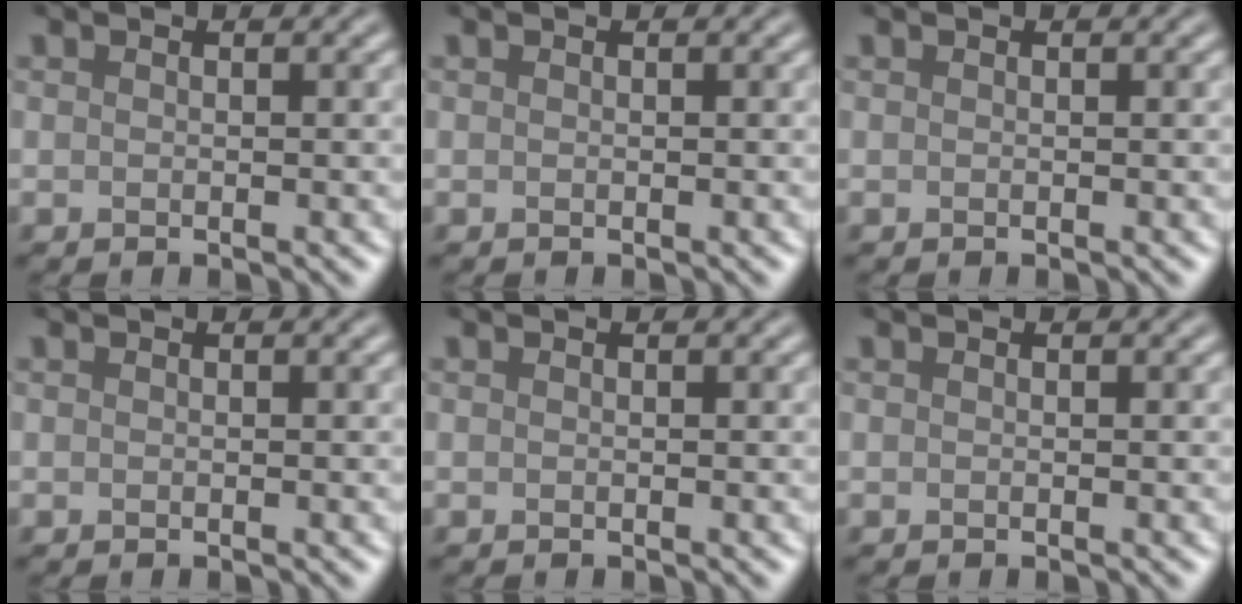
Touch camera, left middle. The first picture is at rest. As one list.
[{"total": 0.0}, {"total": 0.0}, {"total": 0.0}, {"total": 0.0}, {"total": 0.0}]